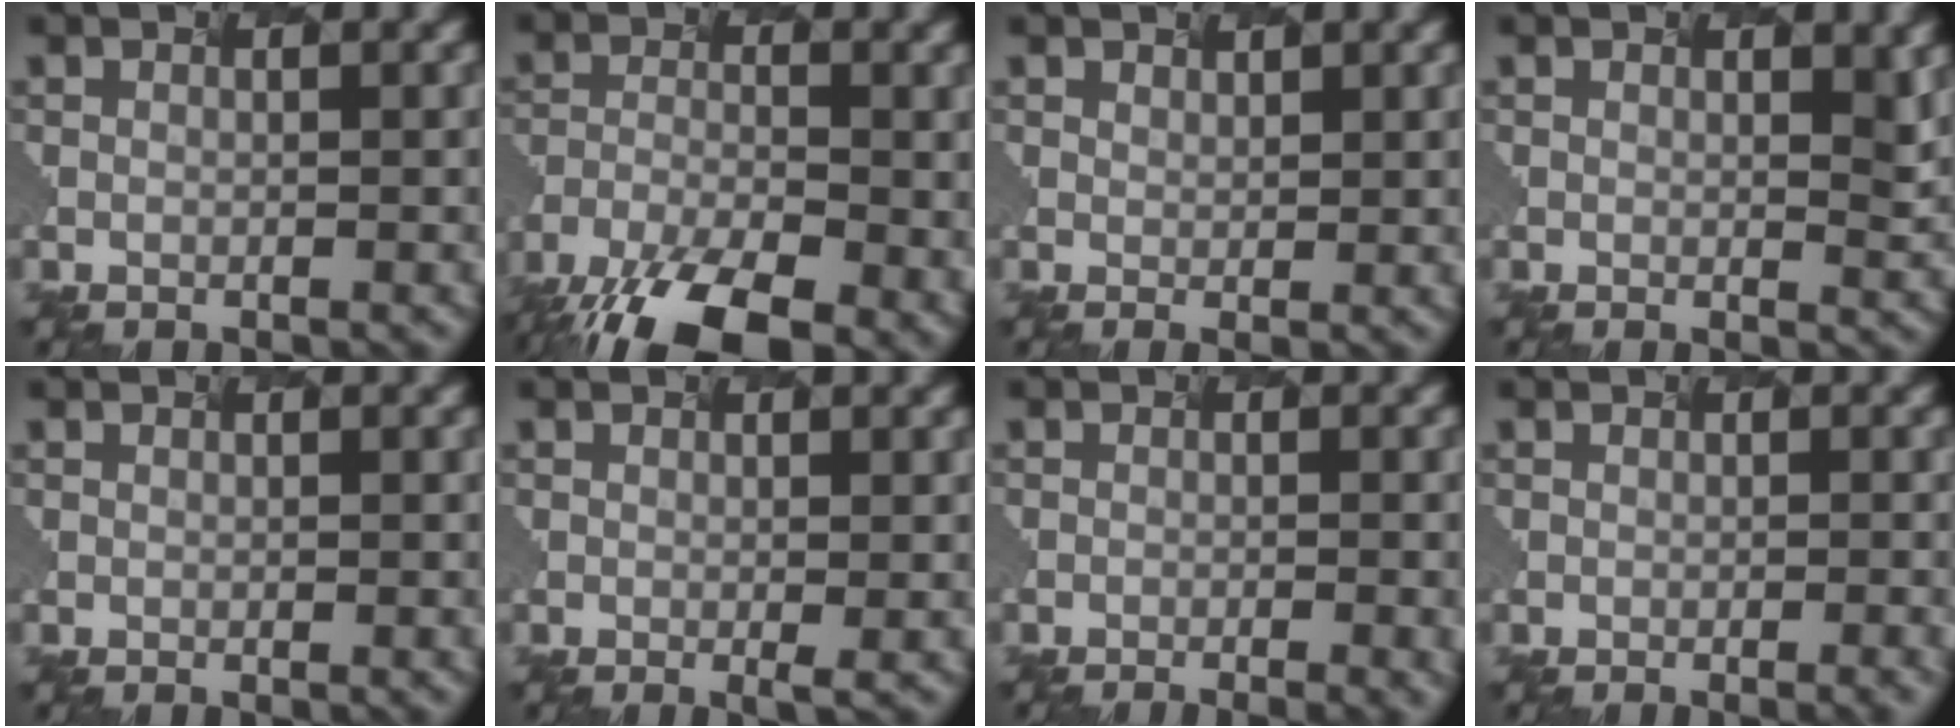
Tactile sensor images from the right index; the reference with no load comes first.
{"total": 11.6, "force": [-8.5, 3.4, 7.1], "torque": [-0.158, -0.025, -0.138]}
{"total": 0.6, "force": [0.5, -0.2, -0.2], "torque": [-0.005, -0.007, 0.018]}
{"total": 1.1, "force": [0.8, 0.0, 0.8], "torque": [-0.013, -0.006, 0.021]}
{"total": 0.0}
{"total": 0.7, "force": [-0.2, -0.2, 0.7], "torque": [-0.012, -0.004, 0.005]}
{"total": 3.7, "force": [-1.0, 1.5, 3.2], "torque": [-0.014, 0.005, -0.006]}
{"total": 2.0, "force": [-0.4, 0.7, 1.8], "torque": [-0.003, 0.004, -0.005]}